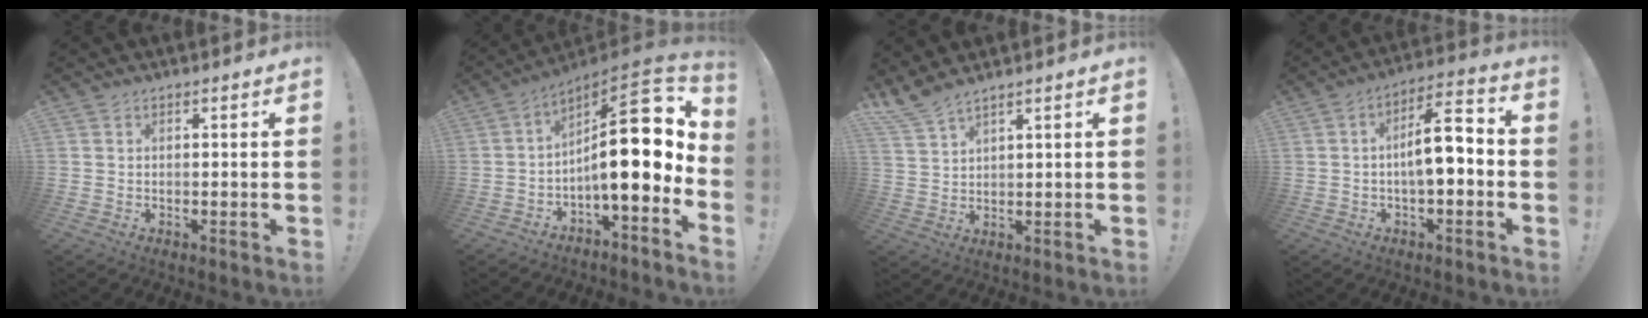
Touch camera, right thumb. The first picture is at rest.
{"total": 19.3, "force": [1.5, 6.0, 18.2], "torque": [-0.268, -0.014, 0.023]}
{"total": 5.2, "force": [4.6, 0.5, 2.3], "torque": [-0.058, -0.025, 0.089]}
{"total": 10.7, "force": [-1.3, 3.6, 10.0], "torque": [-0.143, 0.007, -0.024]}